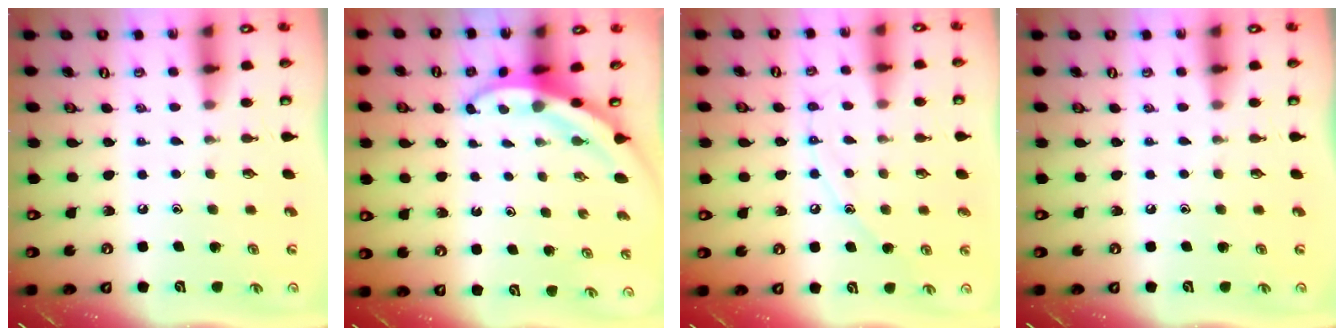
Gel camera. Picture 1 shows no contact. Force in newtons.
{"total": 3.7, "press": 3.7, "slide": 0.5}
{"total": 8.0, "press": 8.0, "slide": 0.8}
{"total": 0.0}